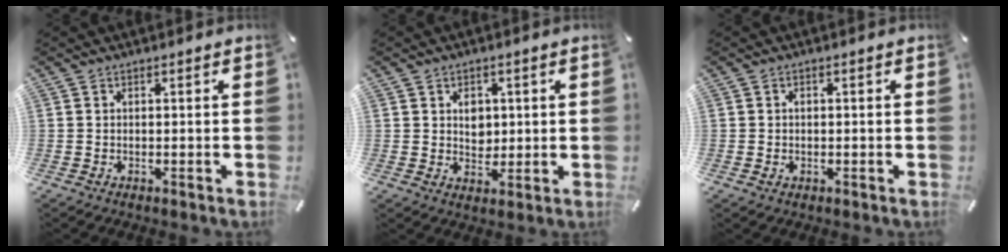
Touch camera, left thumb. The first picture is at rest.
{"total": 4.4, "force": [0.8, 3.9, 2.0], "torque": [-0.015, -0.007, 0.009]}
{"total": 1.2, "force": [-0.4, 1.0, 0.6], "torque": [-0.011, 0.003, -0.008]}